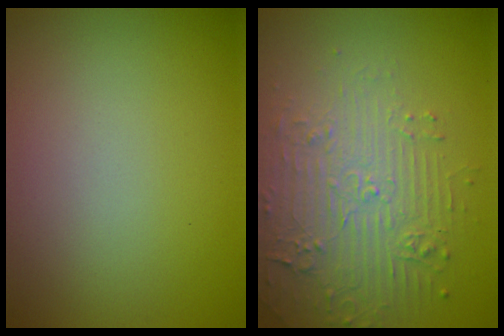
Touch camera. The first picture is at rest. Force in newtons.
{"total": 4.9, "press": 3.6, "slide": 3.4}